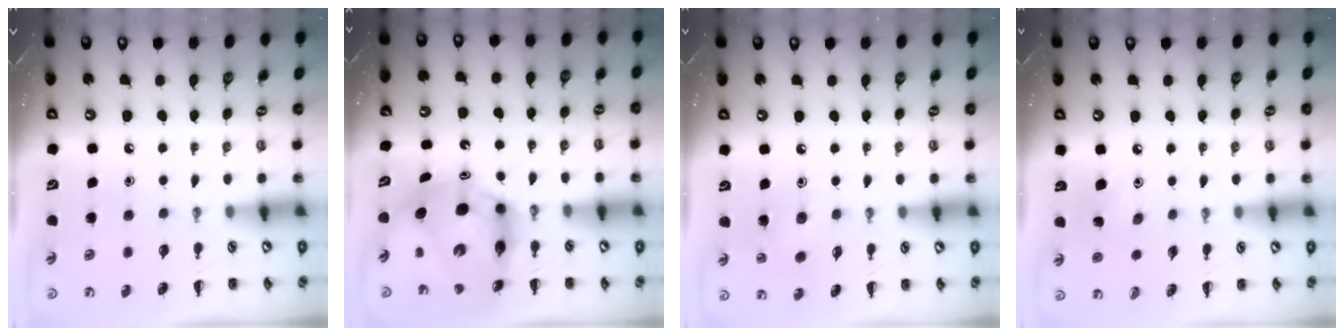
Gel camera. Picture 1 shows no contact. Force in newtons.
{"total": 12.3, "press": 11.8, "slide": 3.4}
{"total": 4.6, "press": 4.4, "slide": 1.4}
{"total": 2.9, "press": 2.8, "slide": 0.8}